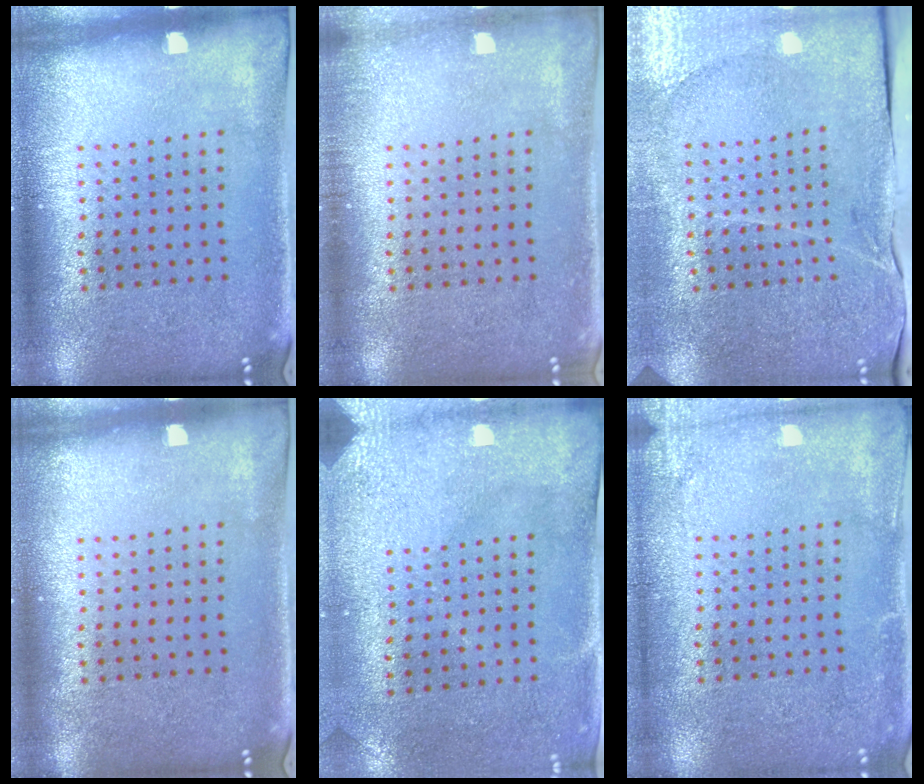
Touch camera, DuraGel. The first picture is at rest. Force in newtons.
{"total": 0.8, "press": 0.8, "slide": 0.0}
{"total": 3.4, "press": 3.4, "slide": 0.3}
{"total": 0.0}
{"total": 3.0, "press": 2.3, "slide": 1.9}
{"total": 2.1, "press": 2.1, "slide": 0.2}